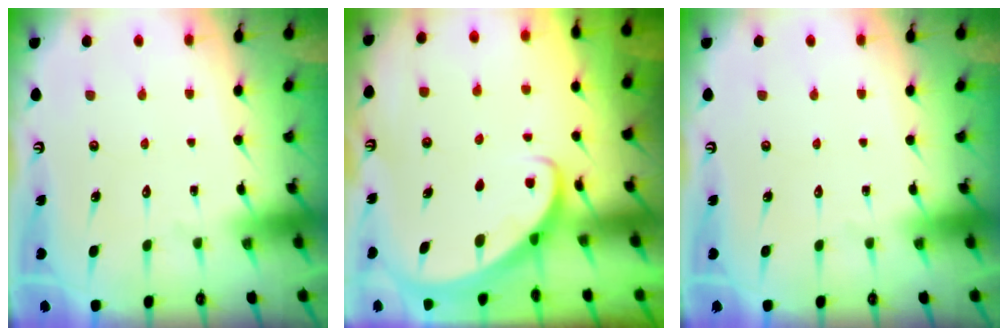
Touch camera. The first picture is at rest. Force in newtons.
{"total": 2.7, "press": 2.7, "slide": 0.3}
{"total": 0.0}